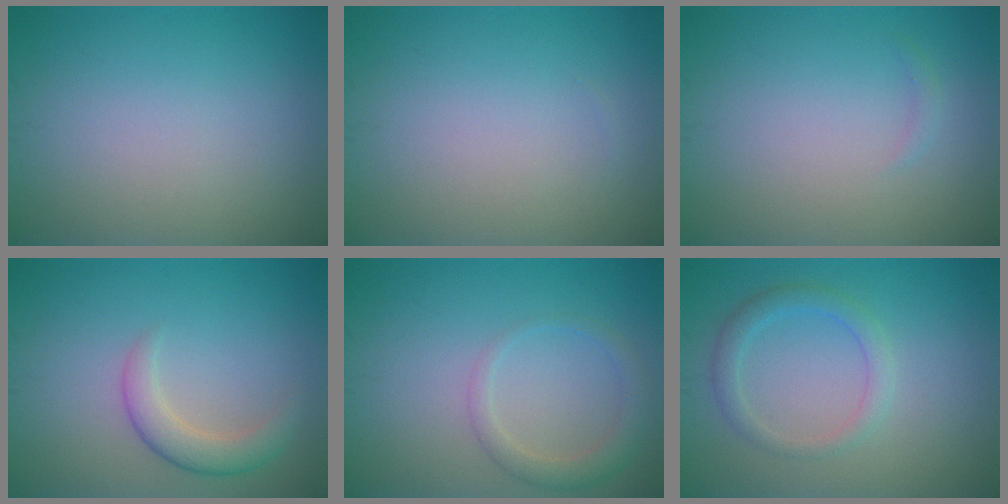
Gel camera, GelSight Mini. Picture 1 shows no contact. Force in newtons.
{"total": 0.0}
{"total": 0.5, "press": 0.5, "slide": 0.0}
{"total": 2.9, "press": 2.9, "slide": 0.2}
{"total": 2.3, "press": 2.3, "slide": 0.2}
{"total": 2.3, "press": 2.3, "slide": 0.2}